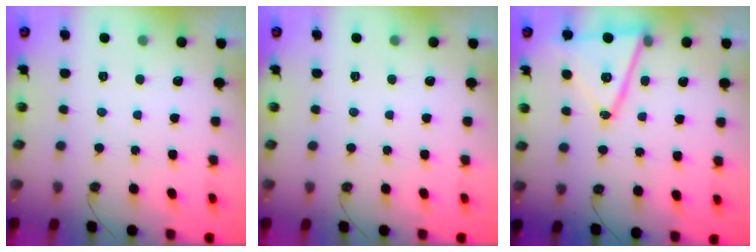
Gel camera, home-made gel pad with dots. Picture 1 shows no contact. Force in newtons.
{"total": 0.0}
{"total": 15.7, "press": 15.2, "slide": 3.8}